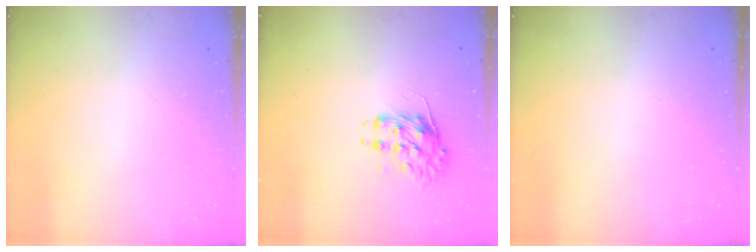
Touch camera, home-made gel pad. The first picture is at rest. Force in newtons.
{"total": 8.4, "press": 8.4, "slide": 0.3}
{"total": 0.0}